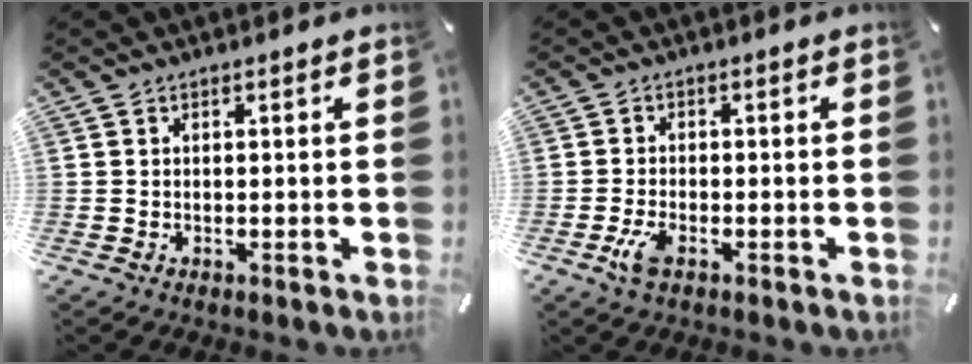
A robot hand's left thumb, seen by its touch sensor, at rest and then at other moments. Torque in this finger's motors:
{"motor_torque": [0.04, 0.06, 0.07, -0.07, 0.00]}